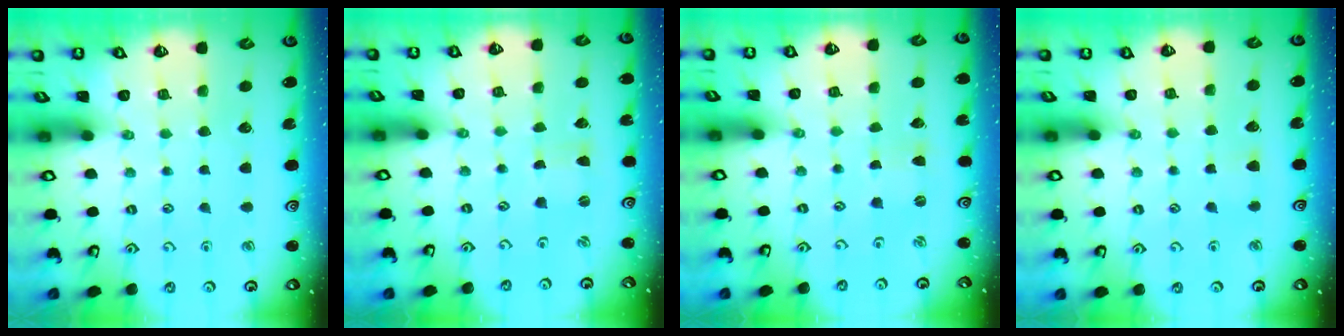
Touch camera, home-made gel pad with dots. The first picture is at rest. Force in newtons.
{"total": 0.0}
{"total": 0.7, "press": 0.7, "slide": 0.3}
{"total": 3.5, "press": 3.4, "slide": 0.7}